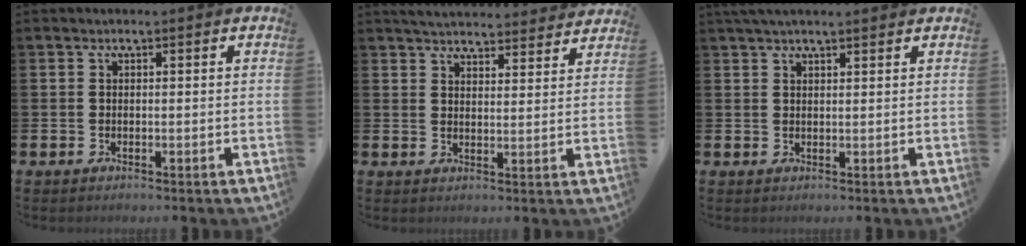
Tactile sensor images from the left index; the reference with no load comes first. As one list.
[{"total": 4.6, "force": [4.5, 0.6, 0.4], "torque": [-0.016, -0.030, 0.079]}, {"total": 2.2, "force": [2.0, 0.2, 1.0], "torque": [-0.018, 0.000, 0.035]}]